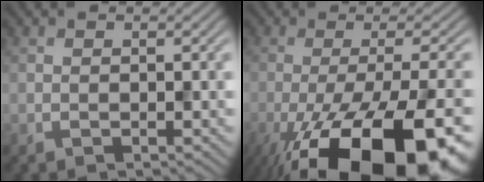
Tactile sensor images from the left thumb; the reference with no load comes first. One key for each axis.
{"total": 20.0, "fx": -10.6, "fy": 6.7, "fz": 15.6, "tx": -0.242, "ty": -0.030, "tz": -0.155}